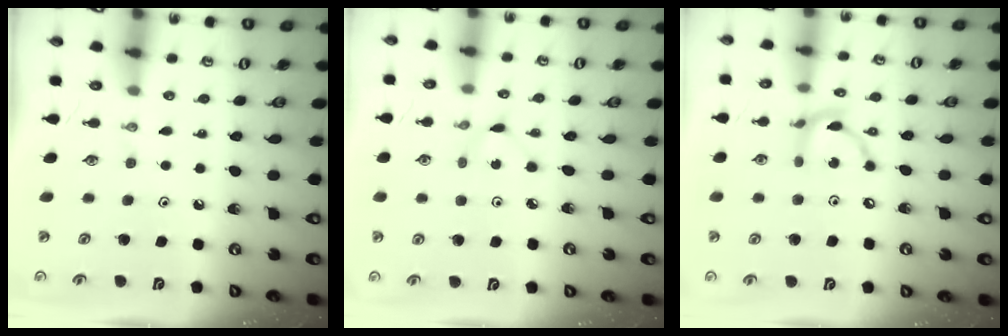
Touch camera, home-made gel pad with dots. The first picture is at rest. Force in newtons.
{"total": 2.4, "press": 2.4, "slide": 0.3}
{"total": 9.0, "press": 9.0, "slide": 0.3}